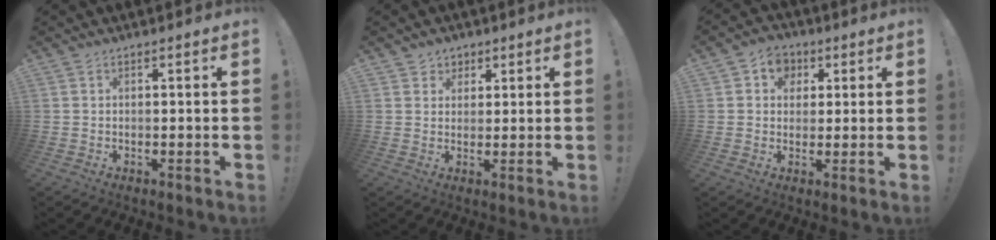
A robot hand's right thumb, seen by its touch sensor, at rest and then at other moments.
{"total": 3.9, "force": [2.2, 3.3, 0.2], "torque": [0.011, -0.017, 0.037]}
{"total": 7.1, "force": [2.0, 6.4, 2.2], "torque": [-0.029, -0.004, 0.040]}